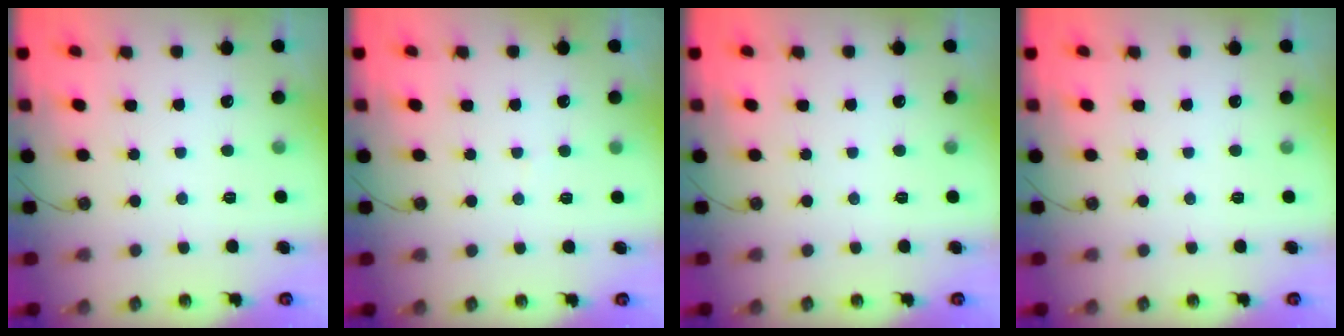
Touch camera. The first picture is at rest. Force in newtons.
{"total": 2.5, "press": 2.5, "slide": 0.2}
{"total": 0.0}
{"total": 0.0}